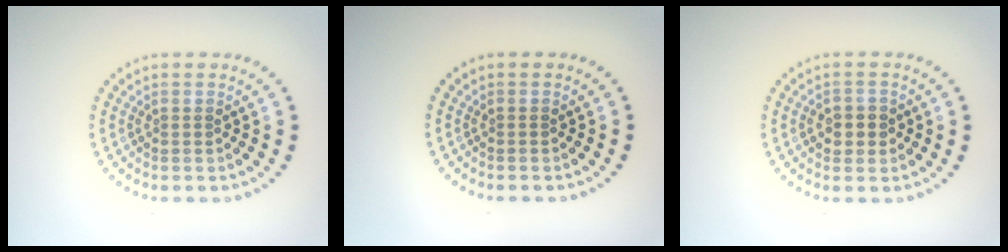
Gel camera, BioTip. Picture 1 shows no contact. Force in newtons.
{"total": 0.0}
{"total": 2.4, "press": 2.3, "slide": 0.6}